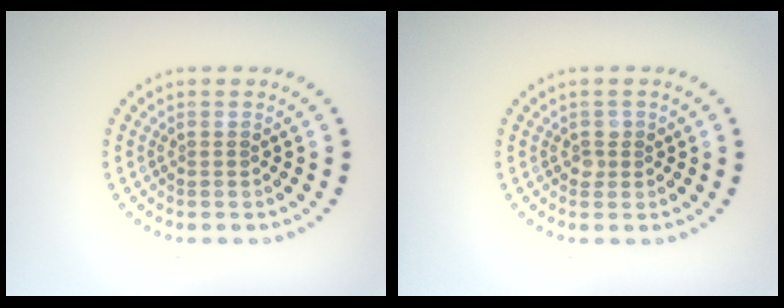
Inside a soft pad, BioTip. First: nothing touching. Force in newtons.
{"total": 0.9, "press": 0.9, "slide": 0.2}